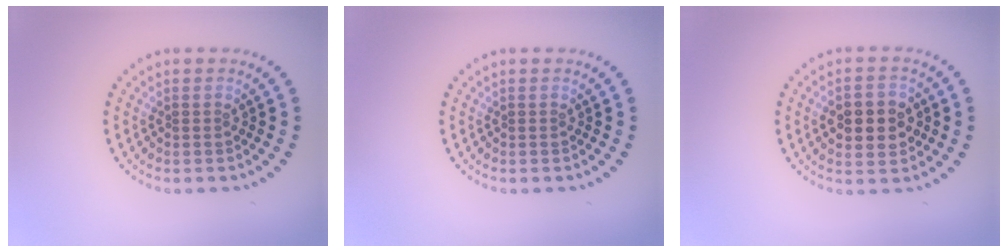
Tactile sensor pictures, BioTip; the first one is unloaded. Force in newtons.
{"total": 0.0}
{"total": 4.6, "press": 4.6, "slide": 0.2}